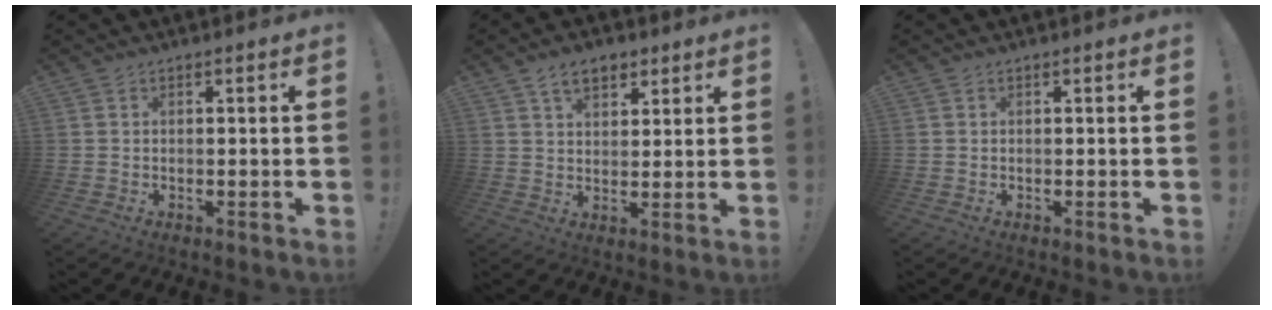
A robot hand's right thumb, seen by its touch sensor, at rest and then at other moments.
{"total": 7.6, "force": [4.4, 4.7, 4.0], "torque": [-0.059, -0.008, 0.081]}
{"total": 0.0}